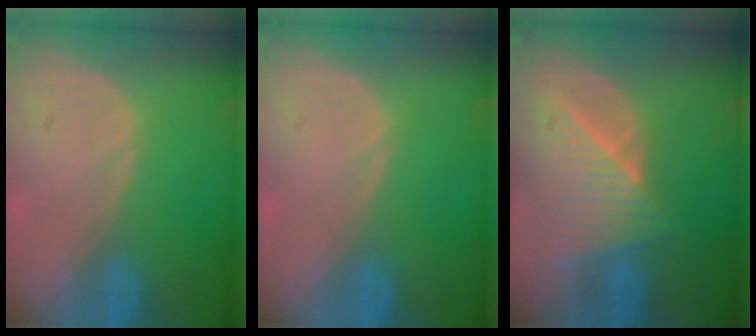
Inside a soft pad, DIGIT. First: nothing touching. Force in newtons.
{"total": 0.0}
{"total": 8.8, "press": 7.9, "slide": 3.9}